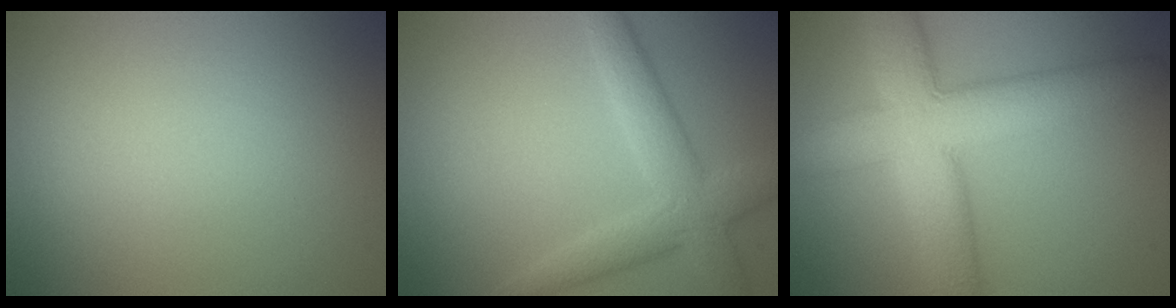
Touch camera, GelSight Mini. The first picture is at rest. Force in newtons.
{"total": 4.5, "press": 4.5, "slide": 0.2}
{"total": 9.0, "press": 9.0, "slide": 0.6}